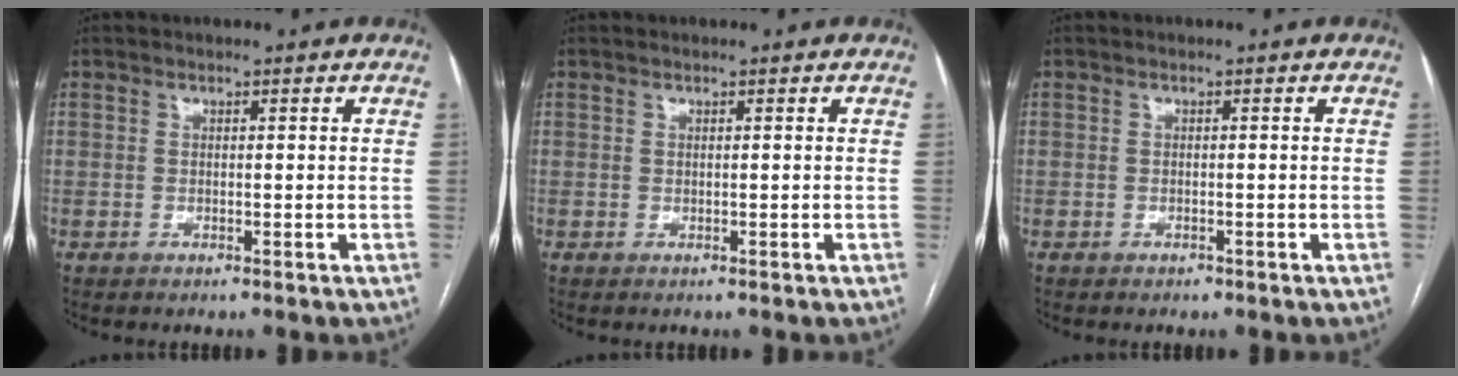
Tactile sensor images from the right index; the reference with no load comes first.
{"total": 0.0}
{"total": 0.6, "force": [-0.5, 0.4, 0.1], "torque": [-0.005, 0.000, -0.009]}